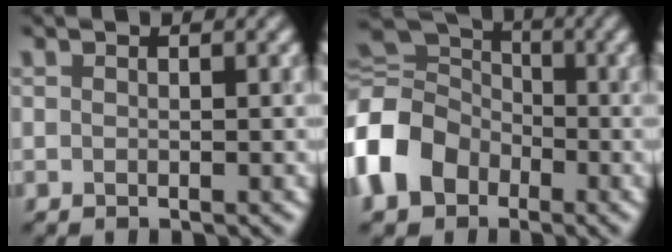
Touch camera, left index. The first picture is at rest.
{"total": 10.3, "force": [-2.7, 8.1, 5.6], "torque": [-0.151, -0.010, -0.065]}